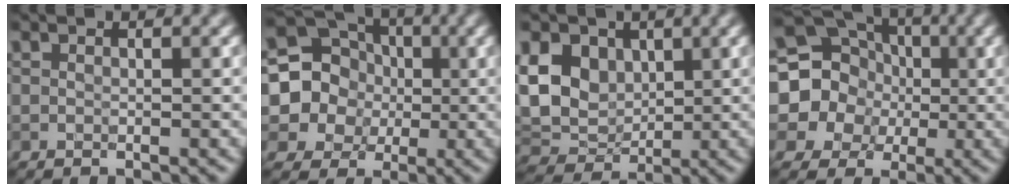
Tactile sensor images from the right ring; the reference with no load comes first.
{"total": 10.0, "force": [0.6, 9.6, 2.7], "torque": [-0.069, 0.029, 0.006]}
{"total": 9.3, "force": [2.2, 7.2, 5.4], "torque": [-0.122, 0.017, 0.027]}
{"total": 12.8, "force": [0.9, 12.2, 3.8], "torque": [-0.101, 0.032, -0.013]}